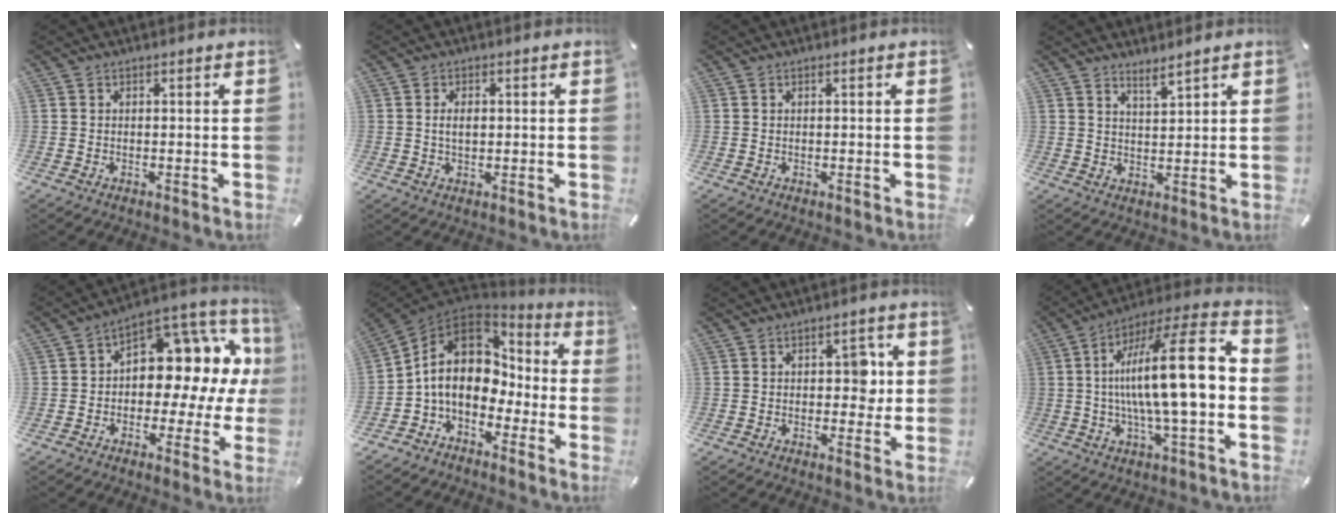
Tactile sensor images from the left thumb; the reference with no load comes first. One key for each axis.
{"total": 2.8, "fx": 0.2, "fy": 1.6, "fz": 2.3, "tx": -0.048, "ty": 0.006, "tz": 0.002}
{"total": 0.0}
{"total": 3.2, "fx": 3.1, "fy": 0.0, "fz": 1.1, "tx": -0.026, "ty": -0.019, "tz": 0.056}
{"total": 12.0, "fx": 2.8, "fy": 8.4, "fz": 8.1, "tx": -0.104, "ty": -0.042, "tz": 0.045}
{"total": 13.6, "fx": -0.3, "fy": 10.5, "fz": 8.7, "tx": -0.172, "ty": 0.007, "tz": -0.006}
{"total": 6.0, "fx": 0.5, "fy": 3.9, "fz": 4.5, "tx": -0.050, "ty": -0.003, "tz": -0.002}
{"total": 22.6, "fx": 0.4, "fy": 5.5, "fz": 21.9, "tx": -0.387, "ty": -0.005, "tz": -0.008}